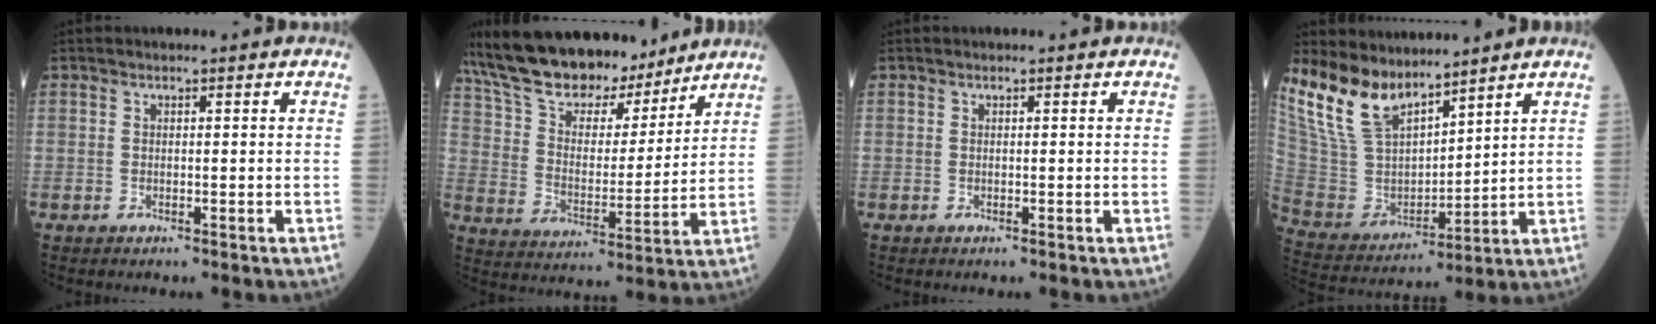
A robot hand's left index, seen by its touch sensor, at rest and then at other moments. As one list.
[{"total": 20.1, "force": [17.3, 6.5, 8.0], "torque": [-0.155, 0.022, 0.292]}, {"total": 0.0}, {"total": 12.9, "force": [10.9, 4.3, 5.3], "torque": [-0.123, 0.015, 0.233]}]